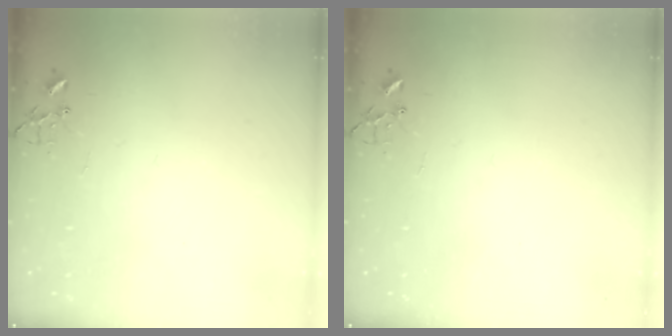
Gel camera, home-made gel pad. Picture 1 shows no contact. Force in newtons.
{"total": 0.0}